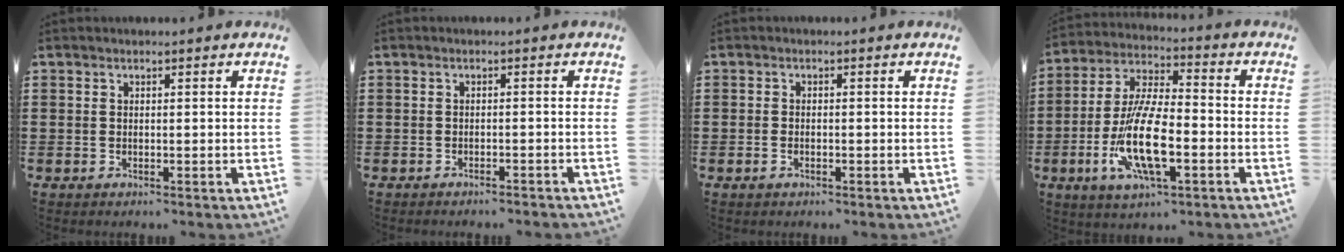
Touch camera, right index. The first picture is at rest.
{"total": 1.1, "force": [-1.1, -0.1, 0.1], "torque": [-0.005, 0.001, -0.022]}
{"total": 0.8, "force": [-0.4, 0.4, 0.6], "torque": [-0.013, -0.001, -0.007]}
{"total": 12.9, "force": [-3.8, 4.6, 11.4], "torque": [-0.251, -0.010, -0.075]}